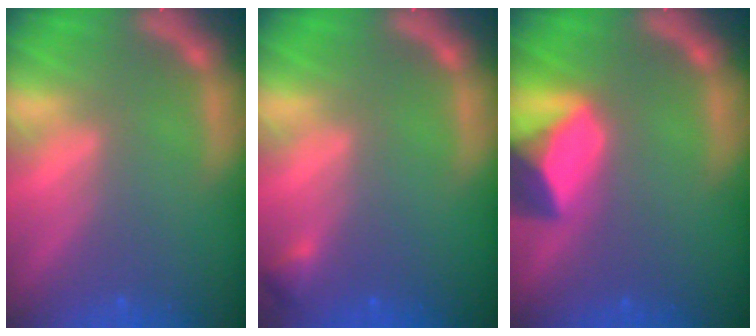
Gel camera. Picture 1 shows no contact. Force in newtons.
{"total": 0.9}
{"total": 6.9}